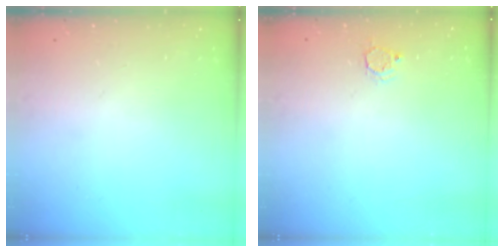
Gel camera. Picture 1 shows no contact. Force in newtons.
{"total": 2.7, "press": 2.7, "slide": 0.3}